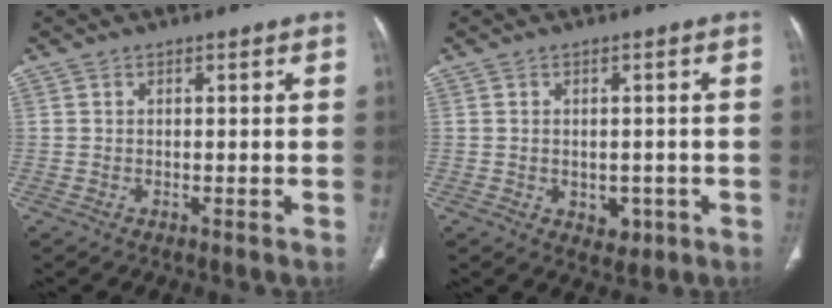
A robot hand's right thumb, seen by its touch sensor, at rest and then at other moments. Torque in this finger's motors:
{"motor_torque": [-0.35, 0.35, -0.49, 0.08, -0.05]}